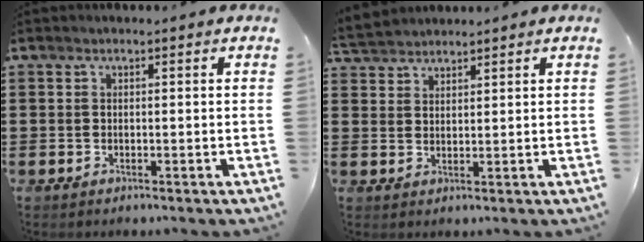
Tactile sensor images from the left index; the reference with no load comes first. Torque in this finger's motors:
{"motor_torque": [0.98, -0.28, 0.34, 0.21]}